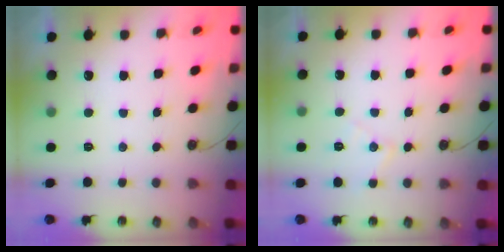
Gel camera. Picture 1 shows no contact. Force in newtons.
{"total": 6.9, "press": 6.9, "slide": 0.5}